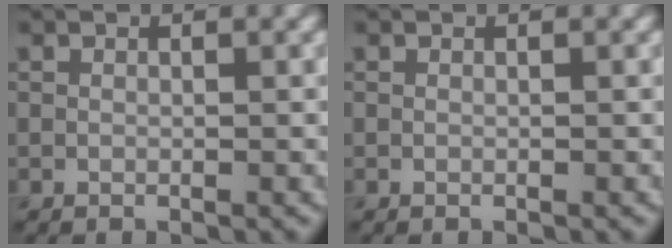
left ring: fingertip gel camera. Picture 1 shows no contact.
{"total": 0.0}